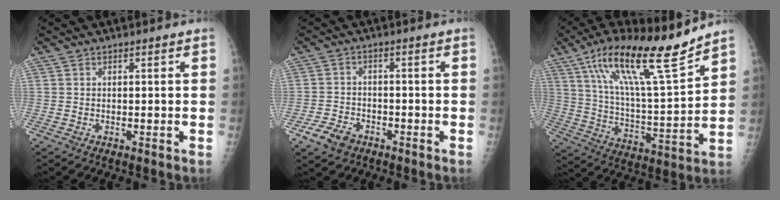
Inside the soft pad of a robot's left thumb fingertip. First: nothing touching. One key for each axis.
{"total": 5.1, "fx": -3.0, "fy": 3.5, "fz": 2.2, "tx": -0.038, "ty": 0.011, "tz": -0.051}
{"total": 19.9, "fx": 13.5, "fy": 3.0, "fz": 14.2, "tx": -0.224, "ty": -0.061, "tz": 0.238}